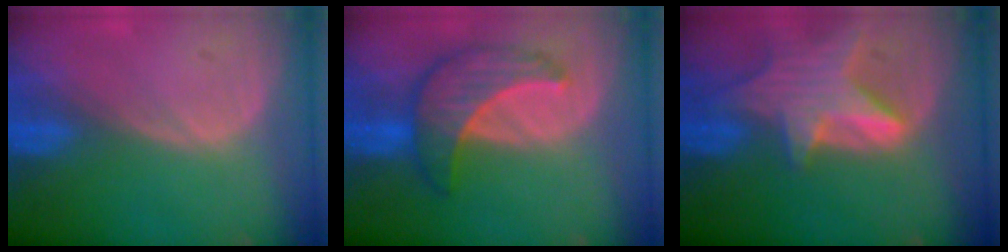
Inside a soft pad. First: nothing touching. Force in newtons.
{"total": 7.4, "press": 7.4, "slide": 0.2}
{"total": 8.3, "press": 7.4, "slide": 3.8}